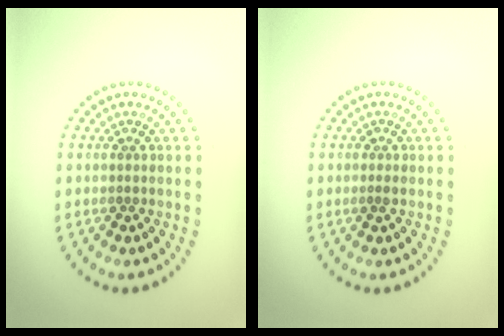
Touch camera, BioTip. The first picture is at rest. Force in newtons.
{"total": 0.7, "press": 0.7, "slide": 0.2}